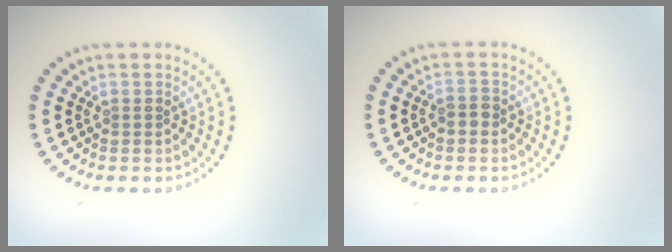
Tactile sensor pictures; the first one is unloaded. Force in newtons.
{"total": 1.1, "press": 1.1, "slide": 0.4}